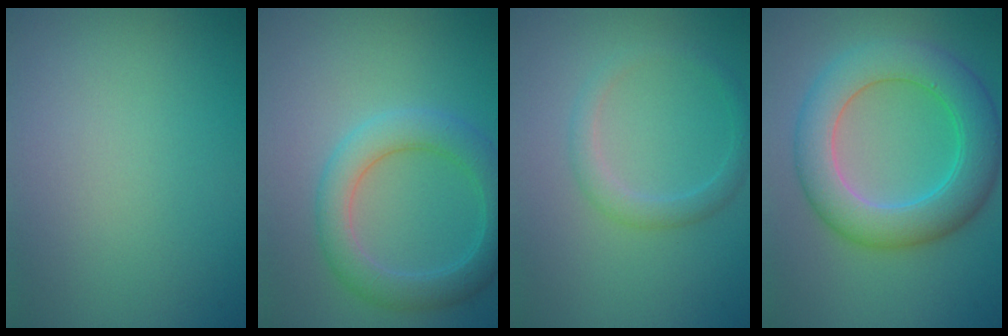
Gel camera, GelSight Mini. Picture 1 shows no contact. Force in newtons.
{"total": 4.3, "press": 4.3, "slide": 0.1}
{"total": 2.0, "press": 2.0, "slide": 0.2}
{"total": 7.4, "press": 7.4, "slide": 0.2}